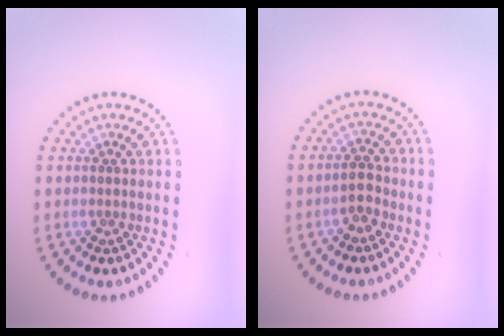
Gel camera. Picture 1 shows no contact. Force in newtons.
{"total": 1.7, "press": 1.6, "slide": 0.5}